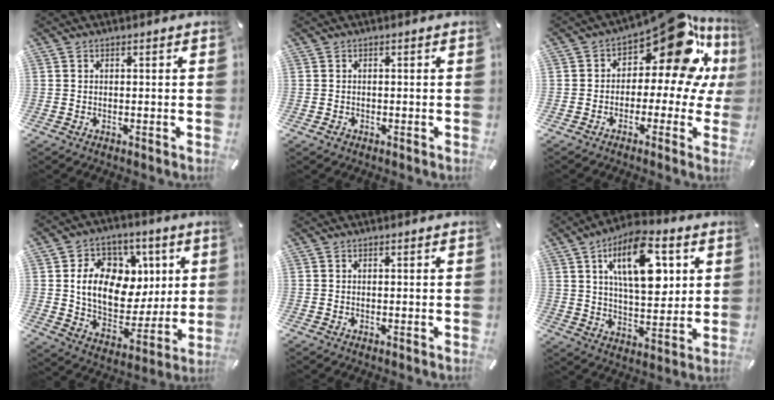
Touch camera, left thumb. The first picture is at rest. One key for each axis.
{"total": 0.9, "fx": -0.3, "fy": 0.8, "fz": 0.0, "tx": 0.001, "ty": 0.007, "tz": -0.010}
{"total": 17.7, "fx": 8.5, "fy": 8.6, "fz": 12.9, "tx": -0.176, "ty": -0.062, "tz": 0.136}
{"total": 15.0, "fx": 3.3, "fy": 11.9, "fz": 8.6, "tx": -0.140, "ty": -0.013, "tz": 0.068}
{"total": 0.0}
{"total": 17.2, "fx": 6.9, "fy": 8.6, "fz": 13.3, "tx": -0.197, "ty": -0.013, "tz": 0.113}